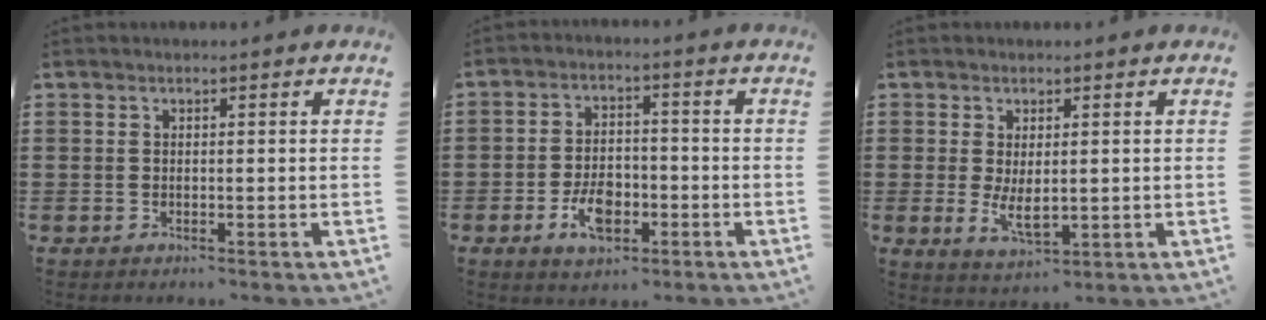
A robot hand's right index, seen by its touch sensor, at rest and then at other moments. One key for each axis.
{"total": 6.2, "fx": -2.4, "fy": 3.4, "fz": 4.5, "tx": -0.087, "ty": 0.001, "tz": -0.048}
{"total": 4.2, "fx": 0.2, "fy": 2.0, "fz": 3.7, "tx": -0.070, "ty": -0.004, "tz": 0.001}